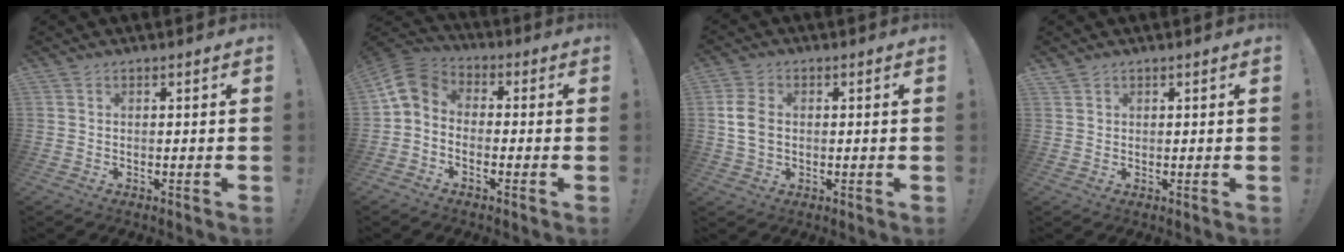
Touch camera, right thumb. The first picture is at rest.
{"total": 7.2, "force": [-1.5, 5.4, 4.5], "torque": [-0.089, 0.011, -0.025]}
{"total": 7.1, "force": [0.1, 5.1, 4.9], "torque": [-0.092, 0.005, 0.002]}
{"total": 1.0, "force": [0.9, 0.4, 0.3], "torque": [0.002, -0.005, 0.015]}